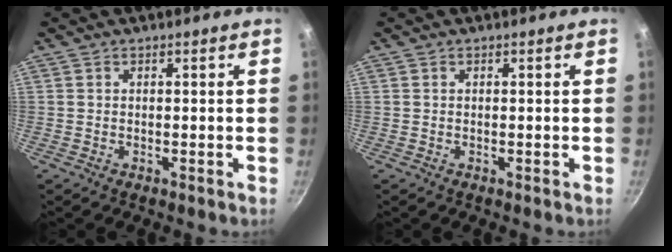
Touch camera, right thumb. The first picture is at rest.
{"total": 0.0}